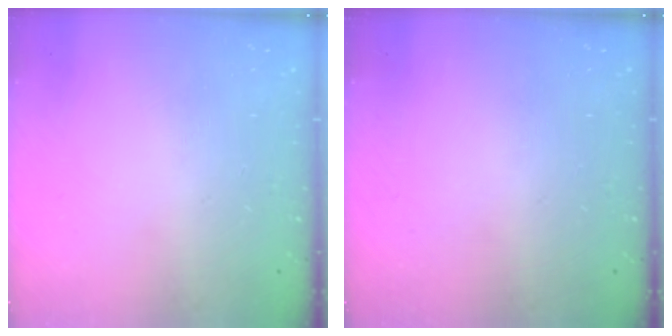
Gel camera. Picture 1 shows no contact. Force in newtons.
{"total": 0.0}